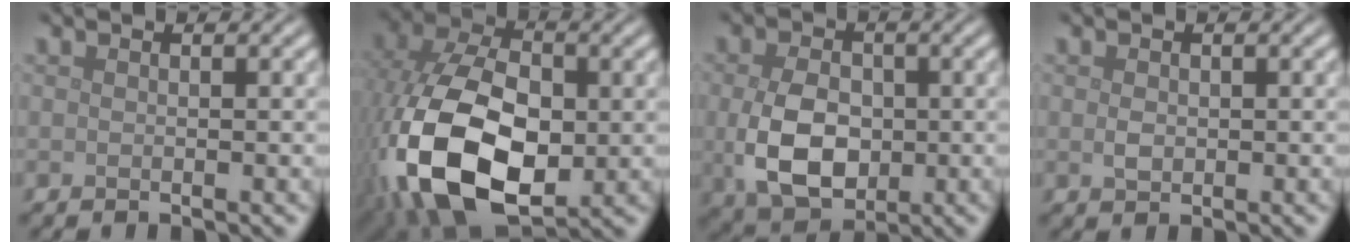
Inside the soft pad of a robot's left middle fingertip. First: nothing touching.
{"total": 15.6, "force": [-3.6, 10.0, 11.5], "torque": [-0.261, -0.029, -0.062]}
{"total": 6.5, "force": [-0.6, 4.6, 4.6], "torque": [-0.103, -0.013, -0.008]}
{"total": 1.1, "force": [0.1, 0.8, 0.8], "torque": [-0.017, -0.003, 0.002]}